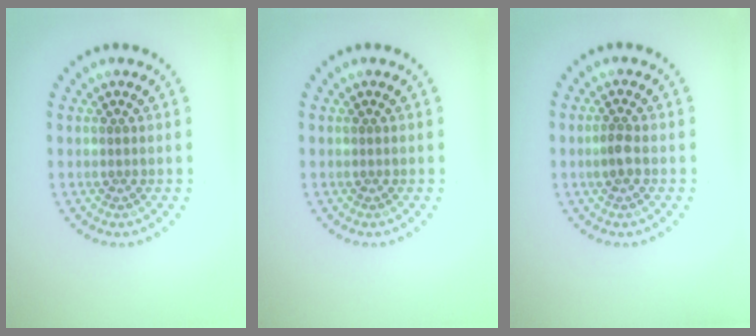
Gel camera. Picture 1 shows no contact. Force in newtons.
{"total": 0.0}
{"total": 1.5, "press": 1.4, "slide": 0.5}